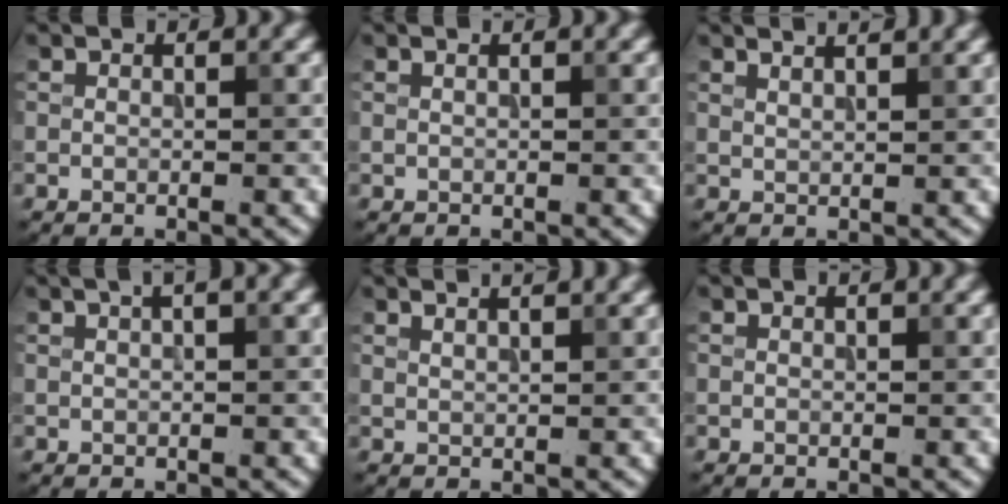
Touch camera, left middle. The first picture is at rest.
{"total": 0.6, "force": [0.3, 0.2, 0.4], "torque": [-0.009, 0.000, 0.001]}
{"total": 3.5, "force": [2.7, 1.3, 1.8], "torque": [-0.005, 0.025, 0.009]}
{"total": 3.4, "force": [1.8, 1.2, 2.7], "torque": [-0.025, 0.003, 0.019]}
{"total": 3.3, "force": [2.5, 1.2, 1.8], "torque": [-0.003, 0.021, 0.005]}
{"total": 0.0}